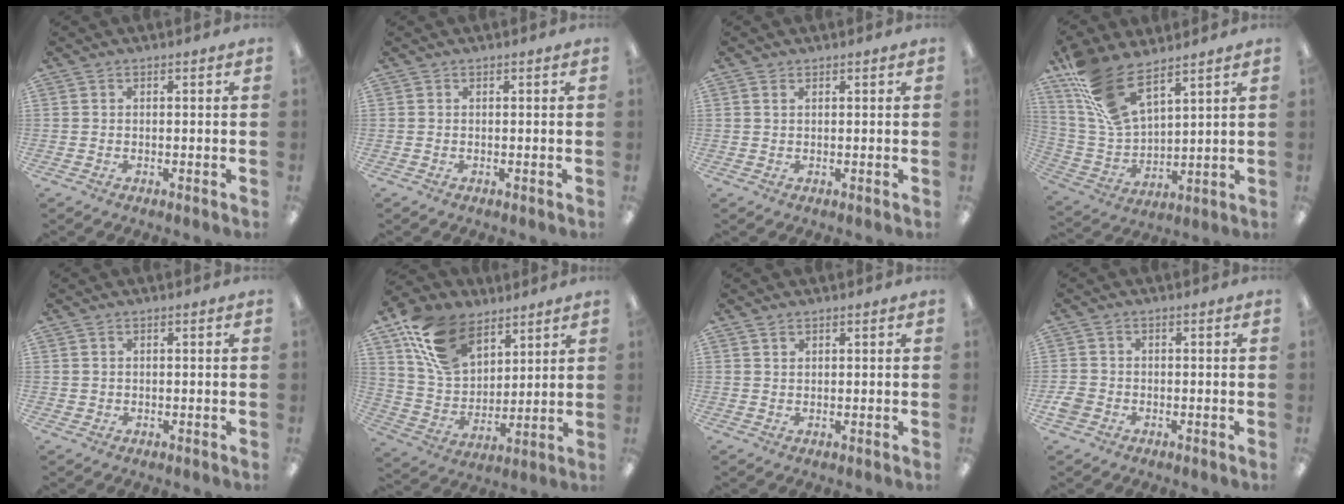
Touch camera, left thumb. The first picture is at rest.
{"total": 0.0}
{"total": 0.9, "force": [0.5, 0.5, 0.6], "torque": [-0.014, 0.003, 0.009]}
{"total": 14.7, "force": [10.4, 5.8, 8.7], "torque": [-0.200, -0.043, 0.196]}
{"total": 1.2, "force": [0.5, 1.1, 0.3], "torque": [-0.006, 0.004, 0.008]}
{"total": 17.2, "force": [10.5, 10.6, 8.6], "torque": [-0.177, -0.034, 0.203]}
{"total": 1.2, "force": [1.0, 0.6, 0.6], "torque": [-0.013, 0.000, 0.018]}
{"total": 3.0, "force": [-1.1, 2.4, 1.3], "torque": [-0.019, 0.007, -0.020]}